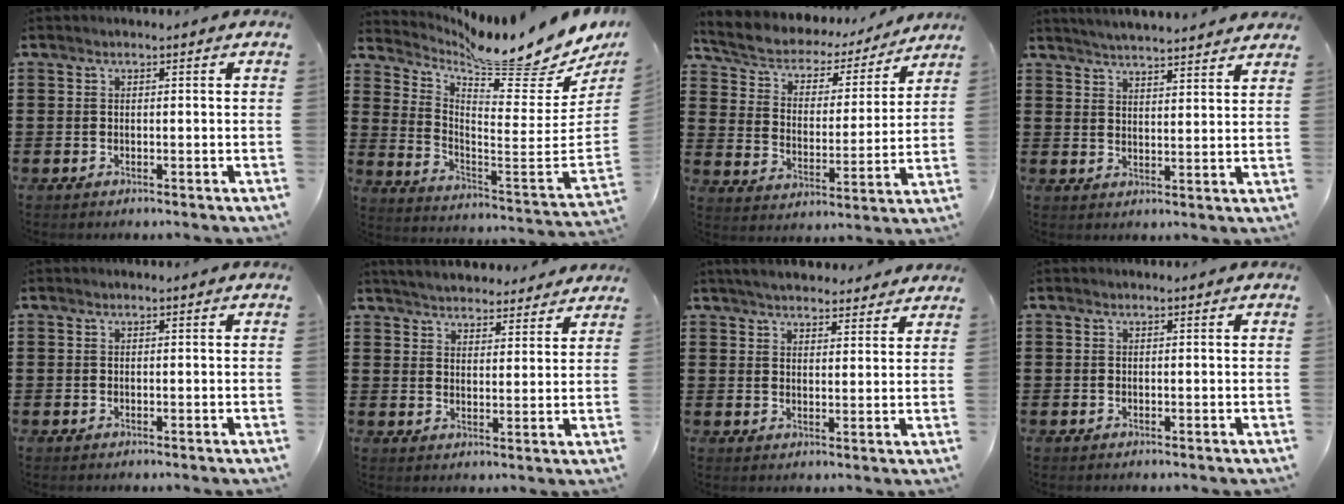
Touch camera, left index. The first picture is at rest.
{"total": 9.8, "force": [9.1, 0.4, 3.6], "torque": [-0.082, -0.089, 0.147]}
{"total": 5.1, "force": [4.7, 1.9, 1.0], "torque": [-0.048, -0.032, 0.074]}
{"total": 3.9, "force": [3.8, -0.5, 0.3], "torque": [-0.019, -0.021, 0.067]}
{"total": 0.0}
{"total": 4.6, "force": [4.6, 0.3, 0.4], "torque": [-0.024, -0.019, 0.082]}
{"total": 4.2, "force": [4.1, 0.7, 0.9], "torque": [-0.030, -0.010, 0.075]}
{"total": 0.0}